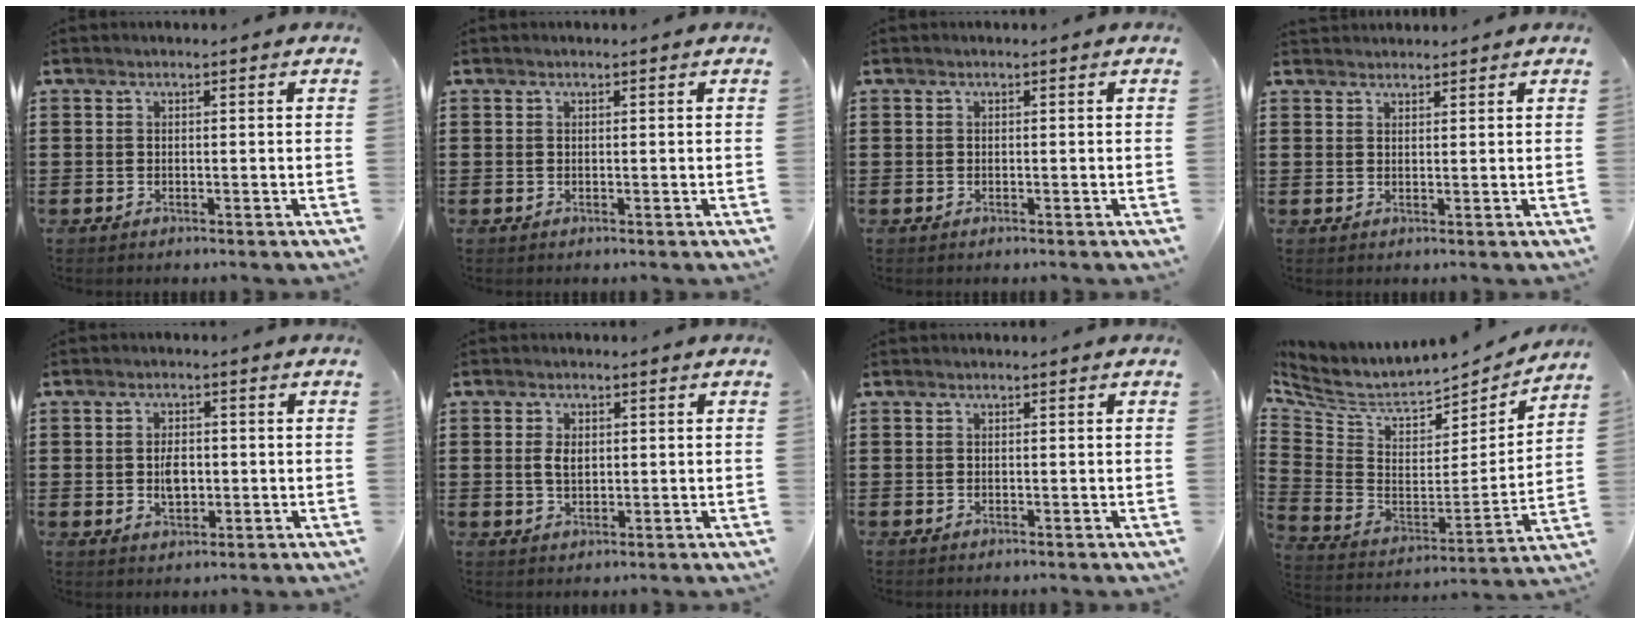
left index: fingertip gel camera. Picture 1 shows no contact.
{"total": 0.0}
{"total": 0.0}
{"total": 1.6, "force": [1.6, 0.3, 0.0], "torque": [-0.003, 0.001, 0.032]}
{"total": 4.0, "force": [0.0, 2.6, 3.1], "torque": [-0.055, 0.005, -0.002]}
{"total": 2.9, "force": [0.5, 1.7, 2.4], "torque": [-0.051, 0.007, 0.009]}
{"total": 0.0}
{"total": 5.9, "force": [4.9, 2.2, 2.4], "torque": [-0.077, -0.048, 0.082]}